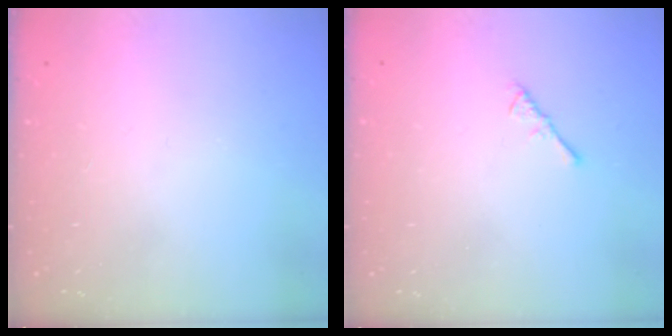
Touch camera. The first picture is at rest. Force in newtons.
{"total": 2.2, "press": 2.1, "slide": 0.5}